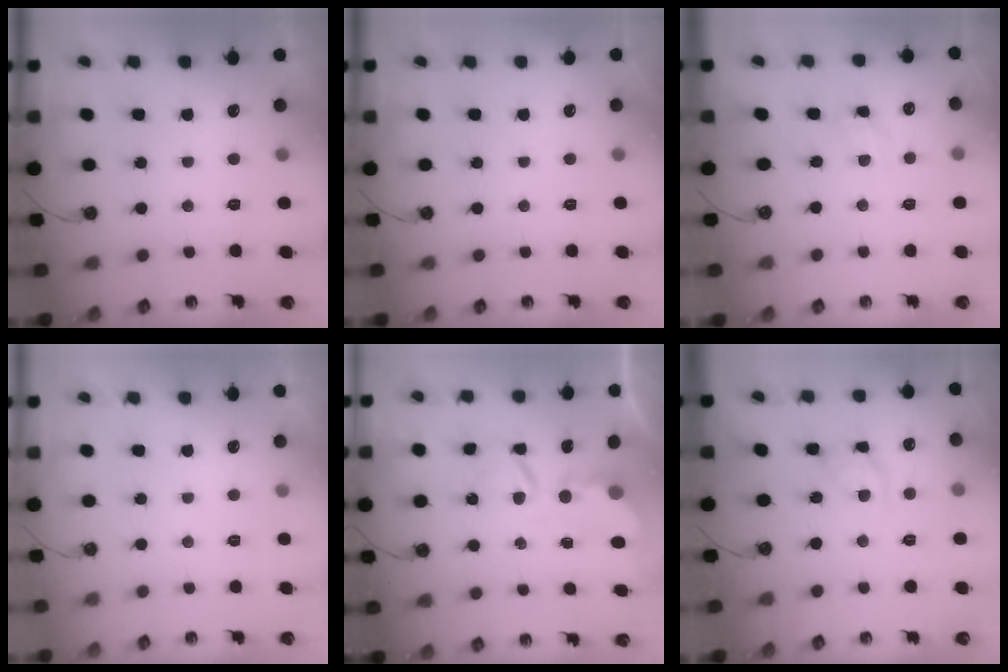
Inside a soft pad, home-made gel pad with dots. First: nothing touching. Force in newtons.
{"total": 0.0}
{"total": 4.5, "press": 4.4, "slide": 0.2}
{"total": 0.0}
{"total": 5.7, "press": 5.7, "slide": 0.2}
{"total": 11.3, "press": 11.3, "slide": 1.2}